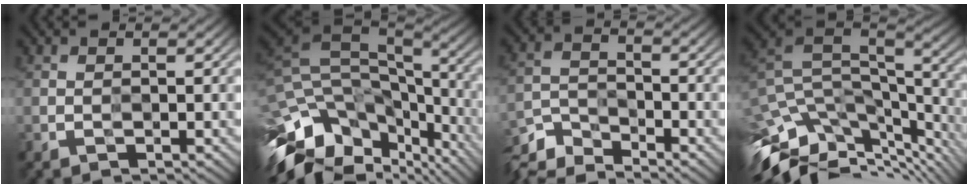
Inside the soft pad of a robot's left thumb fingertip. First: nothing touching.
{"total": 15.9, "force": [-8.2, 8.8, 10.3], "torque": [-0.259, -0.019, -0.131]}
{"total": 6.5, "force": [-5.9, 1.7, 2.2], "torque": [-0.056, -0.012, -0.130]}
{"total": 14.1, "force": [-7.4, 5.5, 10.6], "torque": [-0.253, 0.001, -0.119]}